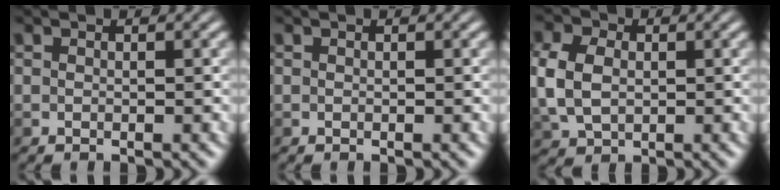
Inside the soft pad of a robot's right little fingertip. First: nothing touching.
{"total": 0.0}
{"total": 6.7, "force": [-0.4, 5.2, 4.2], "torque": [-0.117, 0.001, -0.004]}